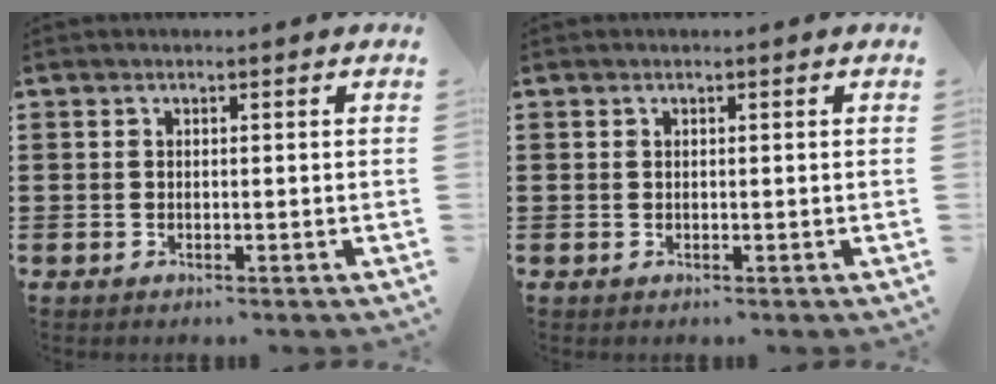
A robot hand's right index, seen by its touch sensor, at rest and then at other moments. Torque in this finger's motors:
{"motor_torque": [0.09, 0.14, 0.03, -0.01]}